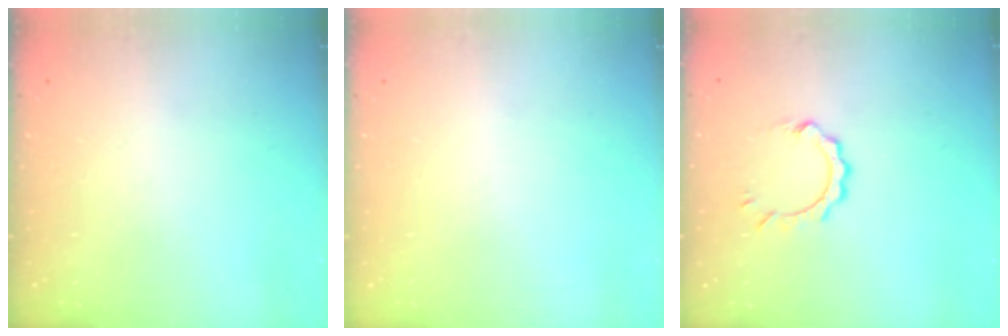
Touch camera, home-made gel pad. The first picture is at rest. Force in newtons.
{"total": 0.0}
{"total": 5.7, "press": 5.7, "slide": 0.4}